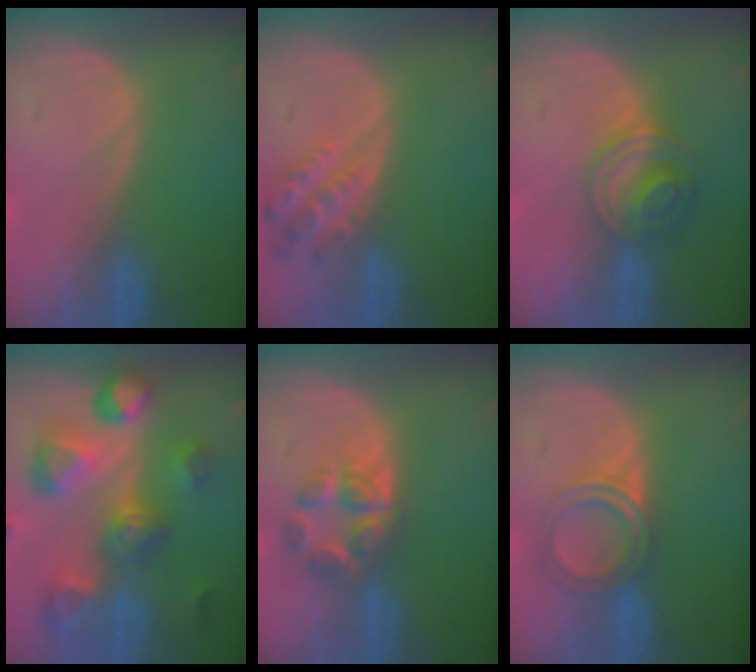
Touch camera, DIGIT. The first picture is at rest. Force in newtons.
{"total": 4.9, "press": 4.8, "slide": 1.1}
{"total": 6.2, "press": 5.4, "slide": 3.0}
{"total": 11.3, "press": 10.1, "slide": 5.1}
{"total": 5.9, "press": 5.3, "slide": 2.5}
{"total": 4.8, "press": 4.6, "slide": 1.4}